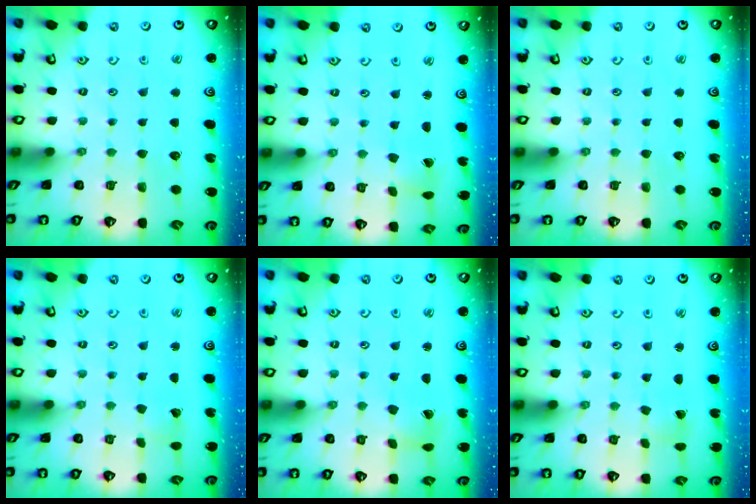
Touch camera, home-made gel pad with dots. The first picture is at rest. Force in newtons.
{"total": 1.6, "press": 1.6, "slide": 0.1}
{"total": 0.0}
{"total": 1.4, "press": 1.4, "slide": 0.1}
{"total": 2.3, "press": 2.3, "slide": 0.3}
{"total": 0.7, "press": 0.7, "slide": 0.0}